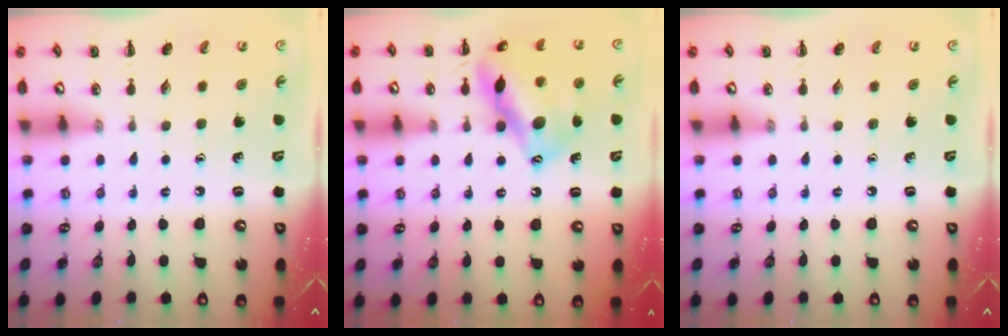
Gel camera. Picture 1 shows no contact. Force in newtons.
{"total": 15.7, "press": 15.5, "slide": 2.4}
{"total": 0.0}